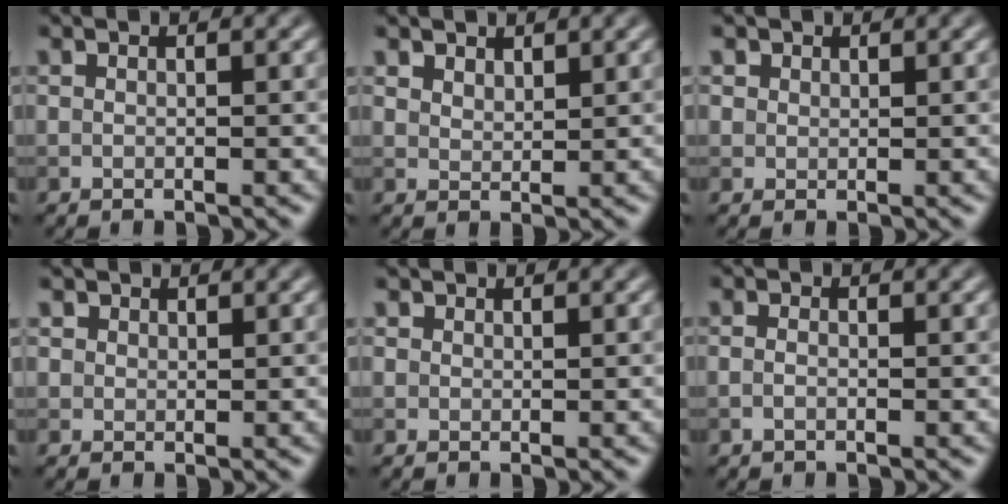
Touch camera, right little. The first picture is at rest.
{"total": 1.6, "force": [1.4, 0.7, 0.4], "torque": [-0.010, -0.005, 0.029]}
{"total": 1.5, "force": [0.9, 1.1, 0.3], "torque": [-0.005, -0.009, 0.018]}
{"total": 1.4, "force": [0.8, 1.1, 0.3], "torque": [-0.002, -0.007, 0.014]}
{"total": 0.7, "force": [0.4, 0.6, 0.1], "torque": [0.003, -0.003, 0.002]}
{"total": 0.7, "force": [-0.3, 0.4, 0.5], "torque": [-0.012, -0.001, -0.009]}